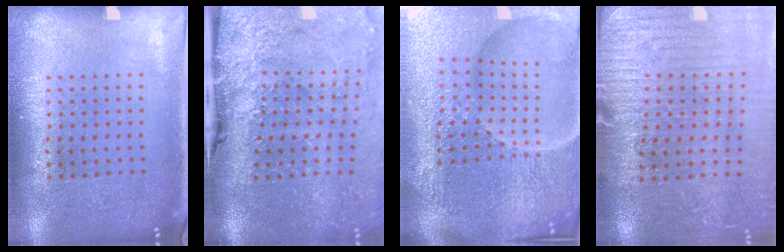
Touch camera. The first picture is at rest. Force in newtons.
{"total": 4.7, "press": 3.6, "slide": 3.0}
{"total": 6.2, "press": 5.7, "slide": 2.5}
{"total": 2.9, "press": 2.9, "slide": 0.6}